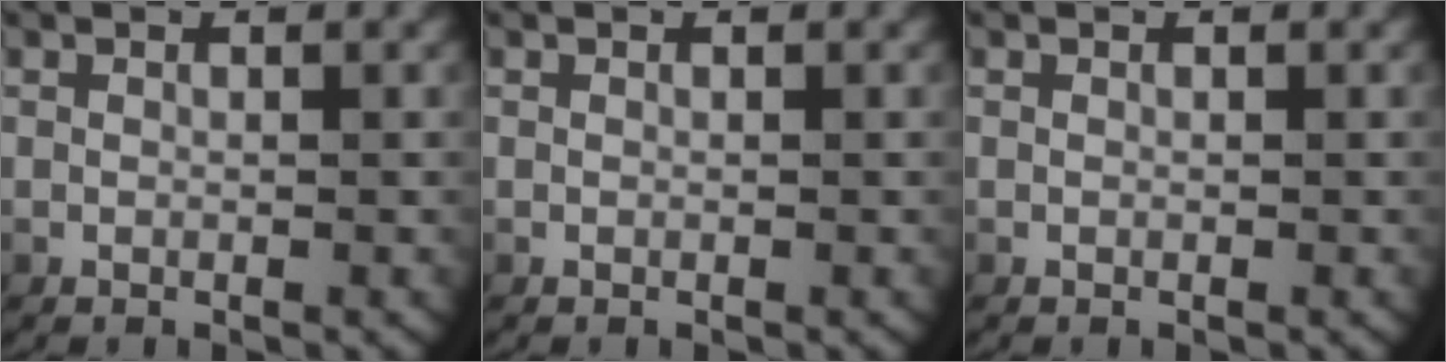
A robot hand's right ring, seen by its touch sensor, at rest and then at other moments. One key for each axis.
{"total": 0.0}
{"total": 0.0}